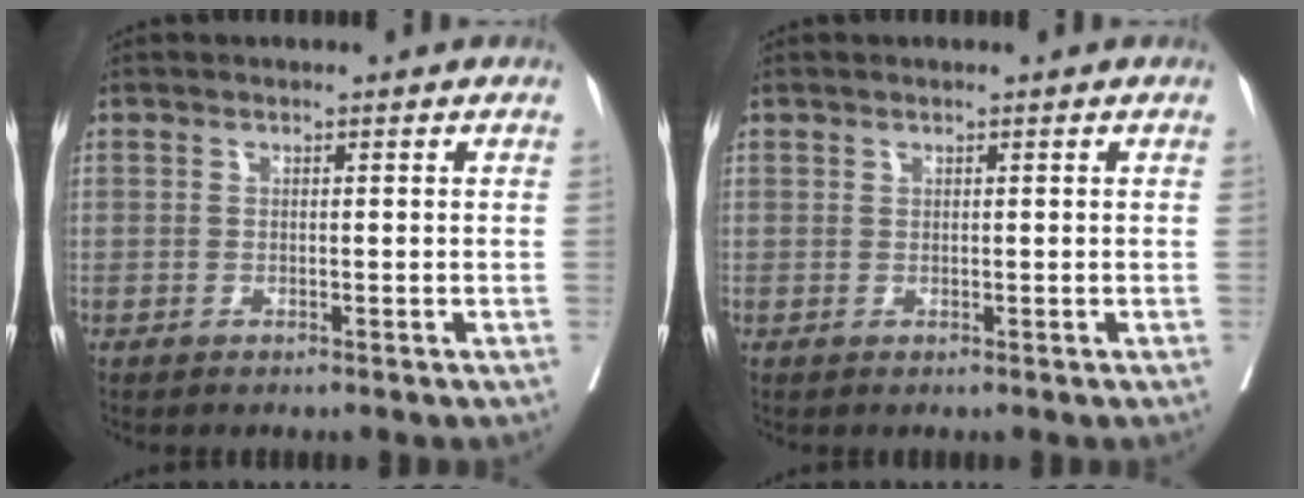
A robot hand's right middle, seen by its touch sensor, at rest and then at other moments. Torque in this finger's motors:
{"motor_torque": [-0.13, 0.13, 0.04, 0.00]}